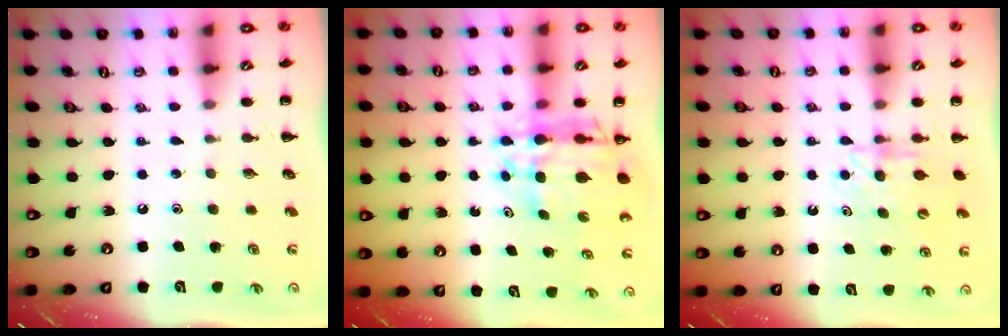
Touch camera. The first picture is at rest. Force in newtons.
{"total": 11.0, "press": 10.5, "slide": 3.4}
{"total": 6.1, "press": 6.1, "slide": 0.7}